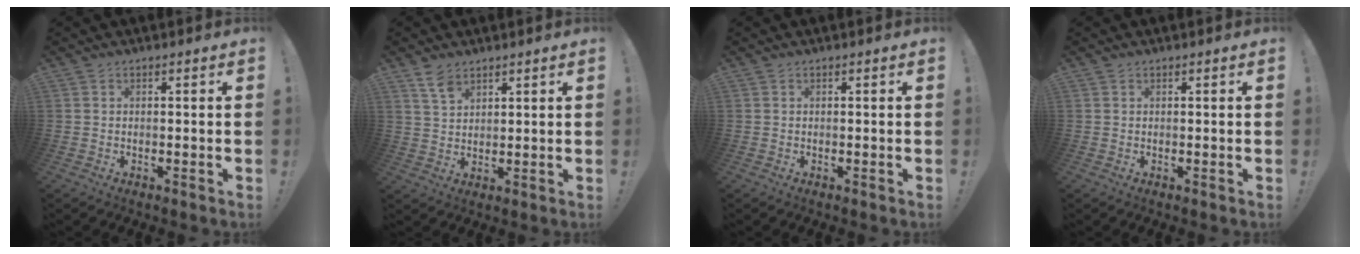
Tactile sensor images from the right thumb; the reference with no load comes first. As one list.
[{"total": 5.9, "force": [4.2, 2.9, 2.9], "torque": [-0.055, -0.020, 0.081]}, {"total": 0.0}, {"total": 0.0}]